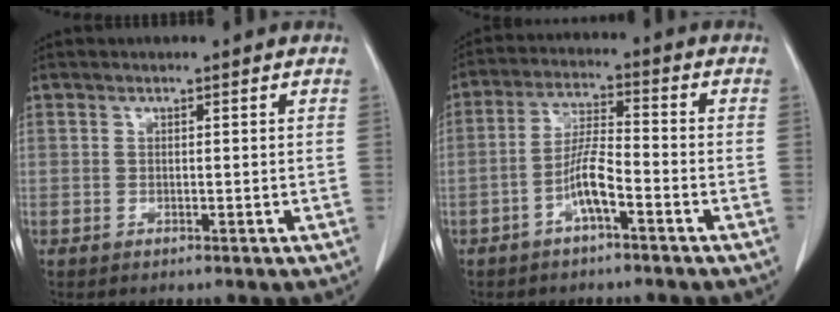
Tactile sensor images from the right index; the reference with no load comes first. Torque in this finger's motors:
{"motor_torque": [0.78, -0.52, 0.23, 0.10]}